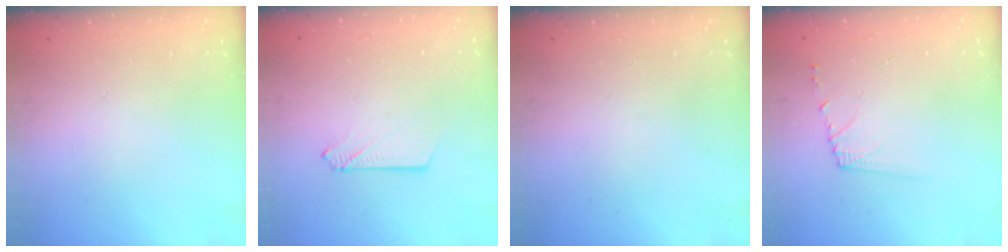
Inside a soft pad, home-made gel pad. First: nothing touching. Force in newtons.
{"total": 2.6, "press": 2.6, "slide": 0.3}
{"total": 0.0}
{"total": 5.8, "press": 5.8, "slide": 0.6}